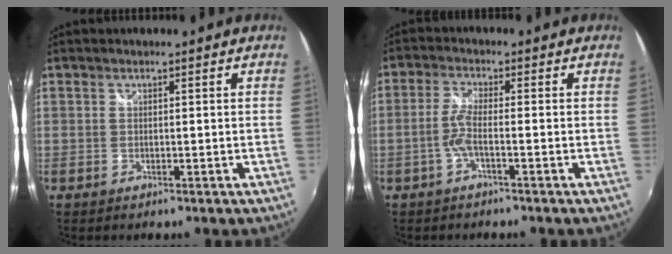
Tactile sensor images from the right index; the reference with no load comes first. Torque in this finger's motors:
{"motor_torque": [0.46, -0.25, 0.28, 0.11]}